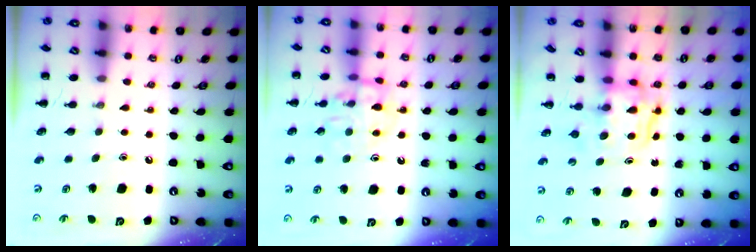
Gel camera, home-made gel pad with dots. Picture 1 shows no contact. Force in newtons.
{"total": 11.7, "press": 11.7, "slide": 0.9}
{"total": 3.6, "press": 3.5, "slide": 0.3}